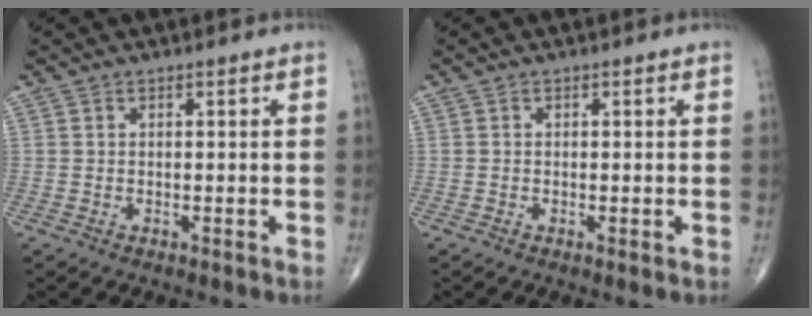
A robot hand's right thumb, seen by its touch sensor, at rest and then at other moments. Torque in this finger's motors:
{"motor_torque": [-0.15, 0.05, -0.05, -0.05, -0.02]}